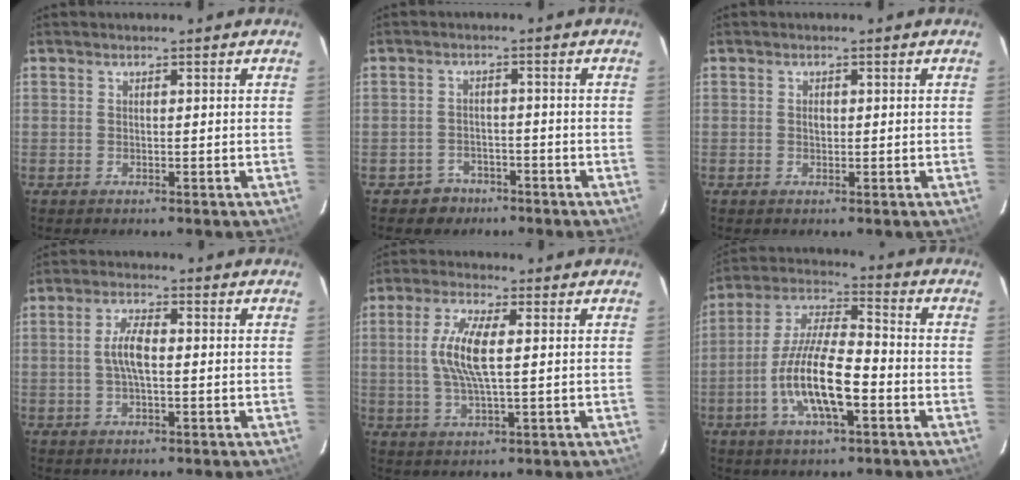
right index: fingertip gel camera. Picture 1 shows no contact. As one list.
[{"total": 4.5, "force": [-3.0, 3.3, 0.2], "torque": [-0.018, 0.018, -0.044]}, {"total": 1.0, "force": [0.0, 0.8, 0.6], "torque": [-0.009, 0.003, 0.001]}, {"total": 5.0, "force": [-0.2, 1.7, 4.7], "torque": [-0.093, 0.007, -0.003]}, {"total": 8.6, "force": [0.9, 2.2, 8.2], "torque": [-0.165, 0.003, 0.017]}, {"total": 14.3, "force": [-4.8, 4.2, 12.8], "torque": [-0.258, -0.005, -0.092]}]